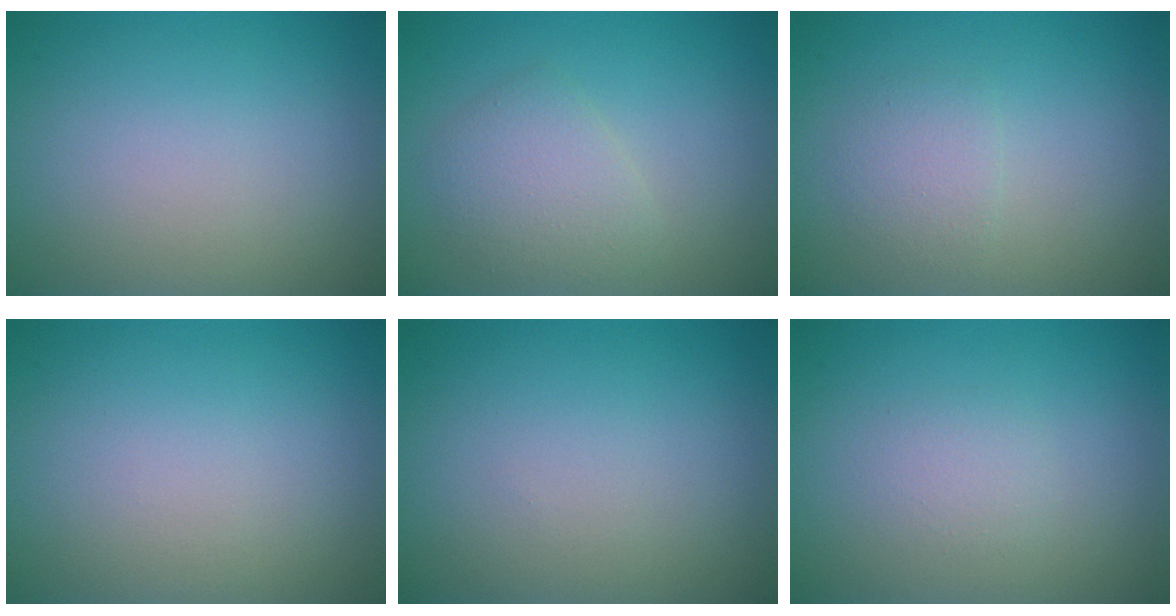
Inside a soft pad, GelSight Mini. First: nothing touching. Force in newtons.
{"total": 2.9, "press": 2.9, "slide": 0.0}
{"total": 2.9, "press": 2.9, "slide": 0.2}
{"total": 0.0}
{"total": 0.0}
{"total": 1.2, "press": 1.2, "slide": 0.0}